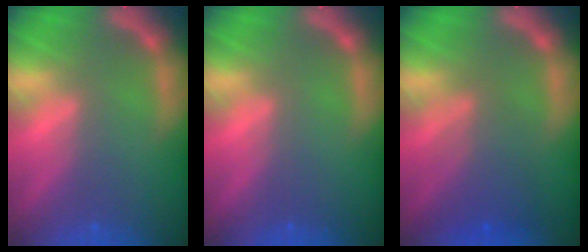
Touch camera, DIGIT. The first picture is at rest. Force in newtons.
{"total": 0.0}
{"total": 4.5}